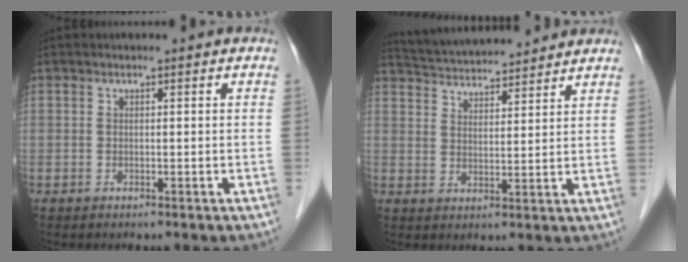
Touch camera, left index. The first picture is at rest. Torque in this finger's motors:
{"motor_torque": [-0.53, -0.71, 0.21, 0.08]}